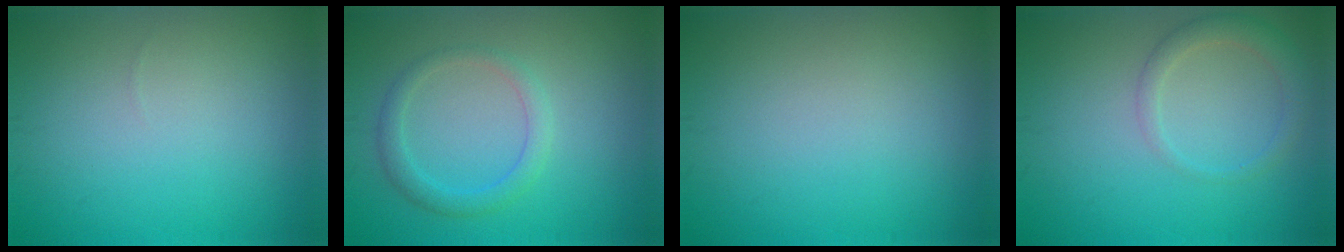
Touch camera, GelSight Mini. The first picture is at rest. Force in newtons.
{"total": 2.3, "press": 2.3, "slide": 0.2}
{"total": 0.0}
{"total": 2.3, "press": 2.3, "slide": 0.2}